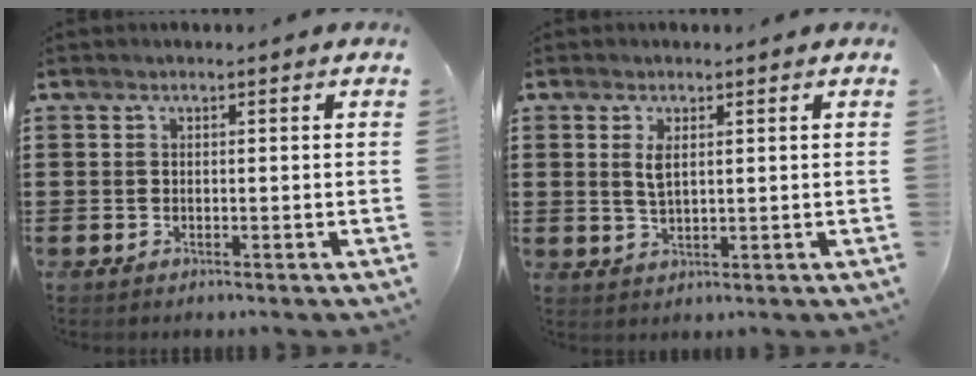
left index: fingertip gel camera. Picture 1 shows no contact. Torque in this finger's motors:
{"motor_torque": [0.59, 0.47, 0.12, 0.02]}